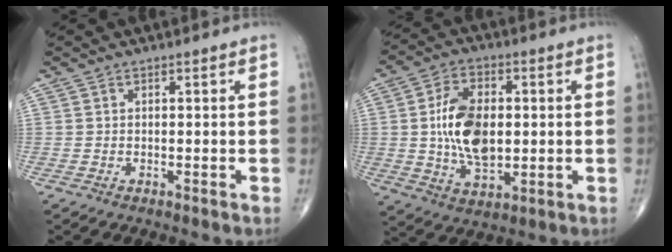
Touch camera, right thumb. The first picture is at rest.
{"total": 13.2, "force": [0.6, 7.8, 10.7], "torque": [-0.181, 0.000, 0.015]}